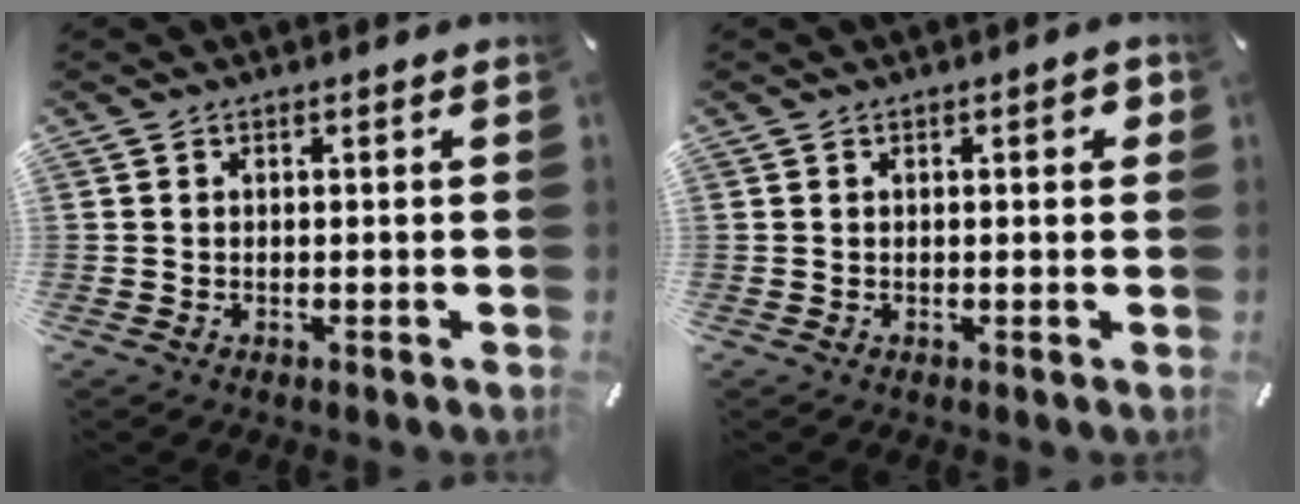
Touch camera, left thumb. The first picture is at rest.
{"total": 1.7, "force": [0.4, 0.7, 1.6], "torque": [-0.015, 0.001, 0.001]}